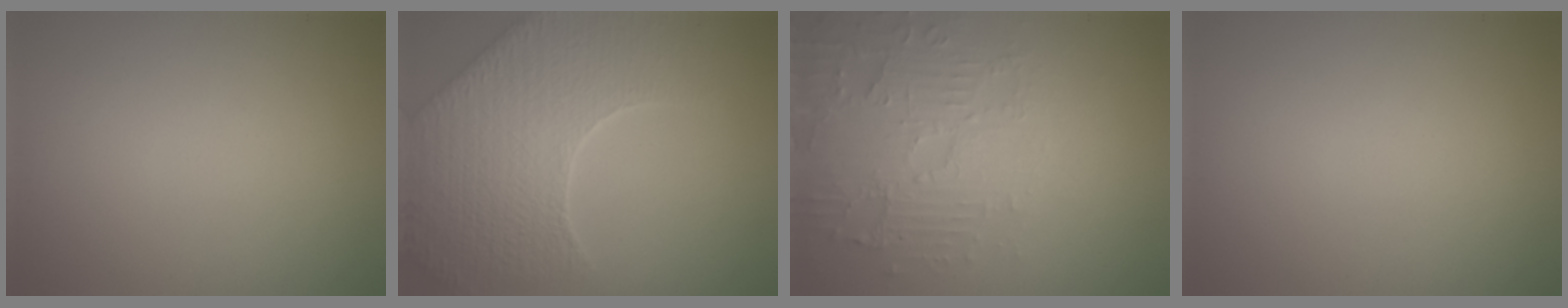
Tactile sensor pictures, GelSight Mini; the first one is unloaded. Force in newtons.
{"total": 9.1, "press": 6.4, "slide": 6.4}
{"total": 5.3, "press": 3.6, "slide": 3.8}
{"total": 0.0}